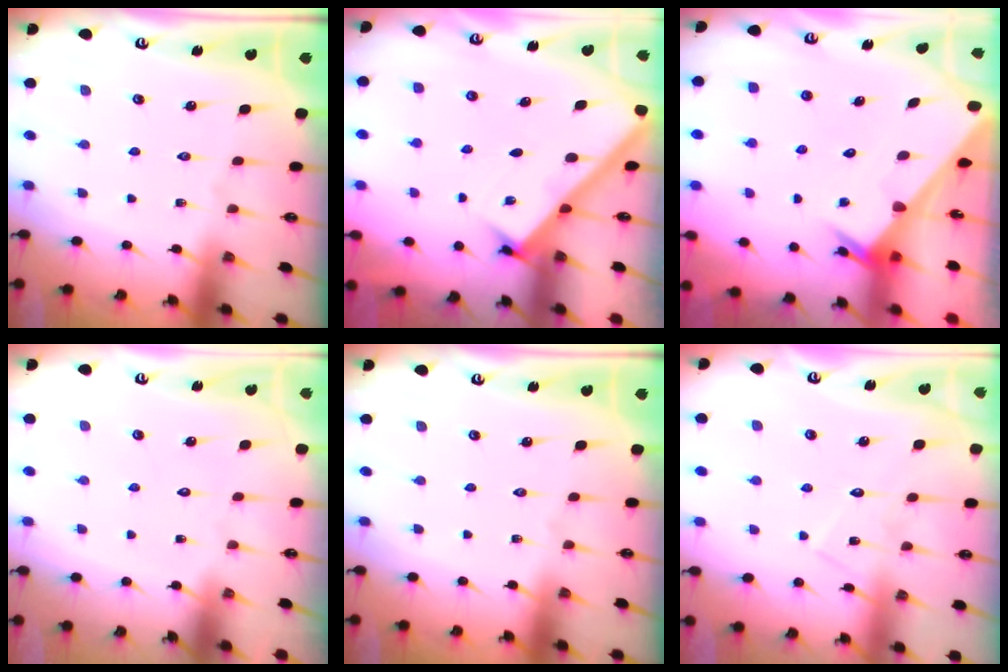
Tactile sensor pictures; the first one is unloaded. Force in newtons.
{"total": 2.7, "press": 2.7, "slide": 0.3}
{"total": 3.4, "press": 3.4, "slide": 0.4}
{"total": 1.5, "press": 1.5, "slide": 0.0}
{"total": 0.0}
{"total": 8.1, "press": 8.1, "slide": 0.5}